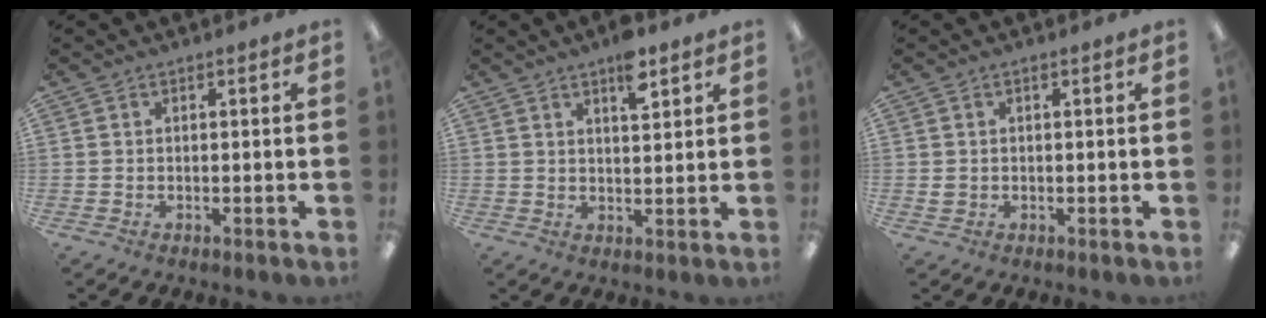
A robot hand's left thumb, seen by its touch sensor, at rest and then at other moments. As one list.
[{"total": 6.5, "force": [4.4, 2.4, 4.2], "torque": [-0.053, -0.024, 0.070]}, {"total": 1.1, "force": [0.1, 0.9, 0.6], "torque": [-0.012, 0.005, 0.001]}]